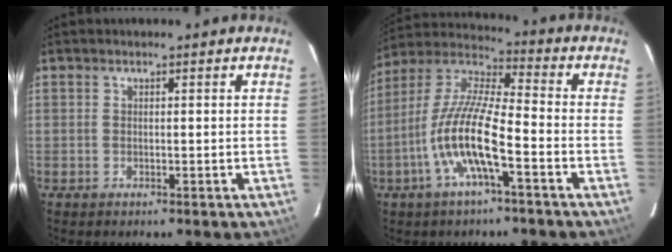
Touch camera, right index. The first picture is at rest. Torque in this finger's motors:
{"motor_torque": [1.29, -0.85, 1.06, 0.21]}